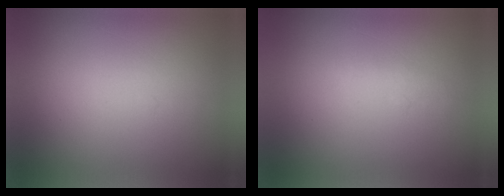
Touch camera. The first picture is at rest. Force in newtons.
{"total": 1.2}